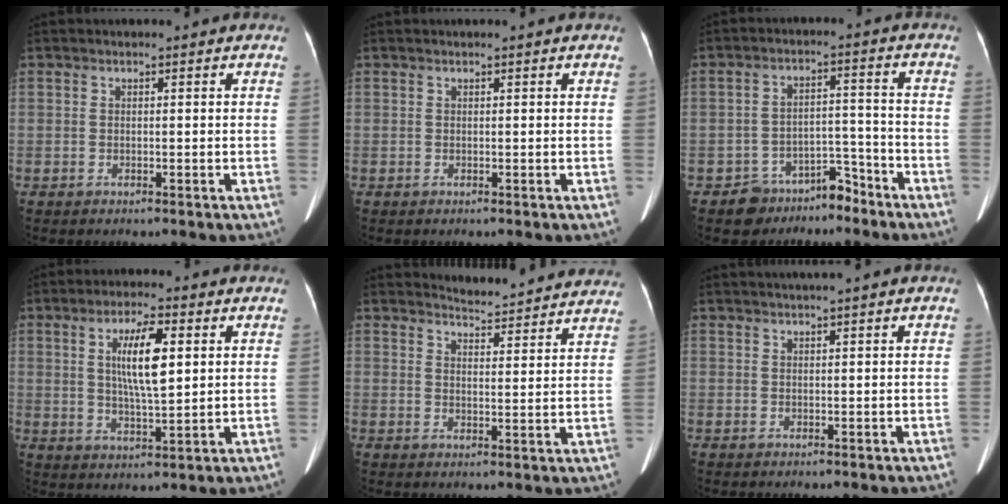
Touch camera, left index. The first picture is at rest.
{"total": 0.0}
{"total": 6.2, "force": [-5.4, 3.0, 0.7], "torque": [0.003, 0.019, -0.080]}
{"total": 7.9, "force": [1.9, 1.5, 7.6], "torque": [-0.136, -0.004, 0.036]}
{"total": 13.5, "force": [13.2, 1.2, 2.2], "torque": [-0.017, -0.033, 0.143]}
{"total": 2.1, "force": [1.6, -0.5, 1.1], "torque": [-0.014, 0.013, 0.030]}